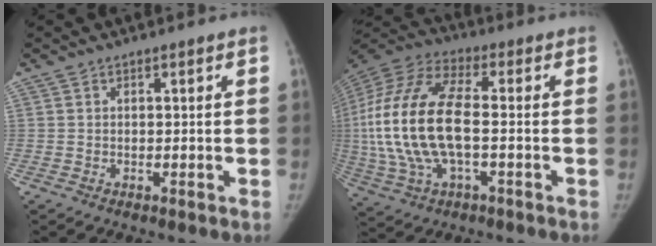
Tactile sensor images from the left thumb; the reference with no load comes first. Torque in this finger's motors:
{"motor_torque": [-1.40, 3.61, 2.77, 0.00, 0.73]}